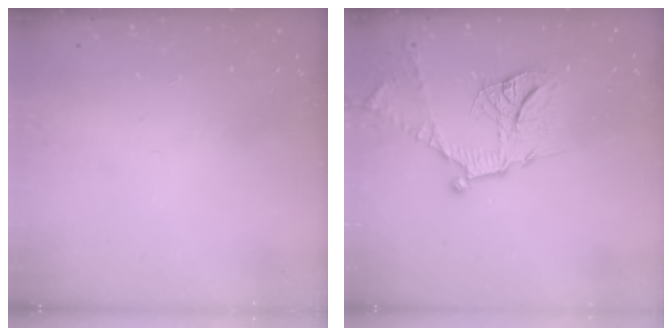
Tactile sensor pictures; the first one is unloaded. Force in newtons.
{"total": 16.0, "press": 16.0, "slide": 1.4}